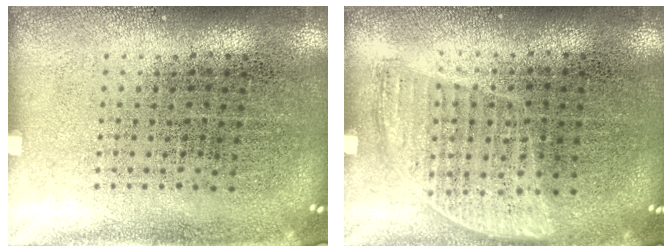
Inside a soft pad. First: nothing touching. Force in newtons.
{"total": 0.9, "press": 0.8, "slide": 0.4}